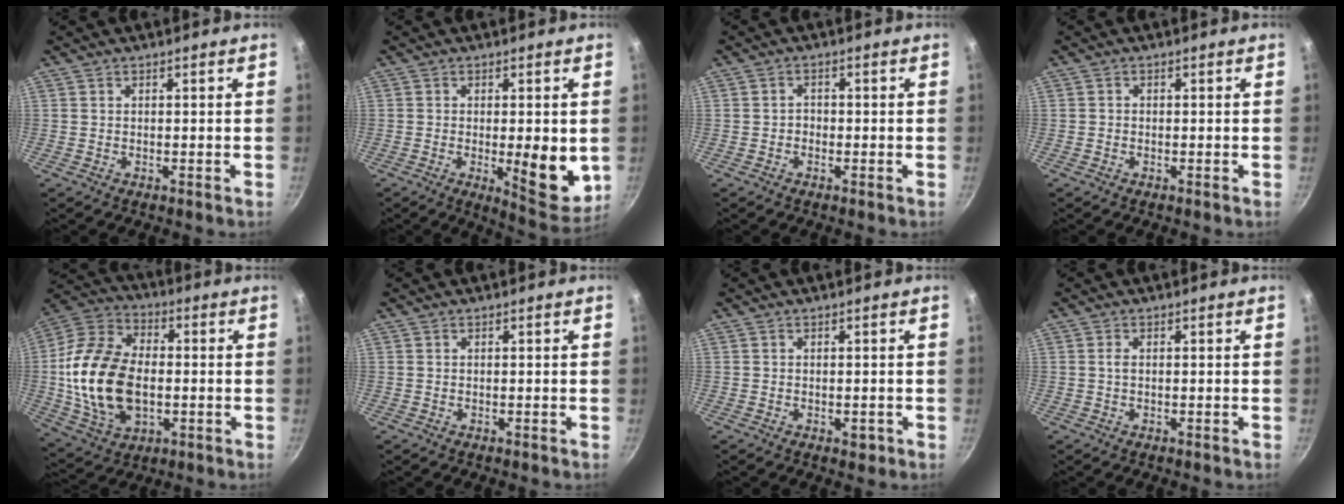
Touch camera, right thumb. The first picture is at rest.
{"total": 10.9, "force": [-1.2, 3.9, 10.1], "torque": [-0.111, -0.018, -0.006]}
{"total": 1.4, "force": [-0.6, 1.1, 0.6], "torque": [-0.003, 0.007, -0.013]}
{"total": 0.6, "force": [-0.3, 0.4, 0.1], "torque": [-0.003, 0.003, -0.008]}
{"total": 21.4, "force": [-1.5, 13.8, 16.2], "torque": [-0.299, 0.022, -0.031]}
{"total": 0.0}
{"total": 1.8, "force": [-0.6, 1.1, 1.2], "torque": [-0.014, 0.002, -0.007]}
{"total": 0.9, "force": [0.0, 0.5, 0.8], "torque": [-0.015, 0.002, -0.001]}